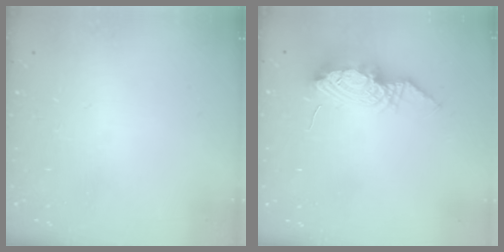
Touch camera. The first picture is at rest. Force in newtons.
{"total": 10.9, "press": 10.8, "slide": 1.2}